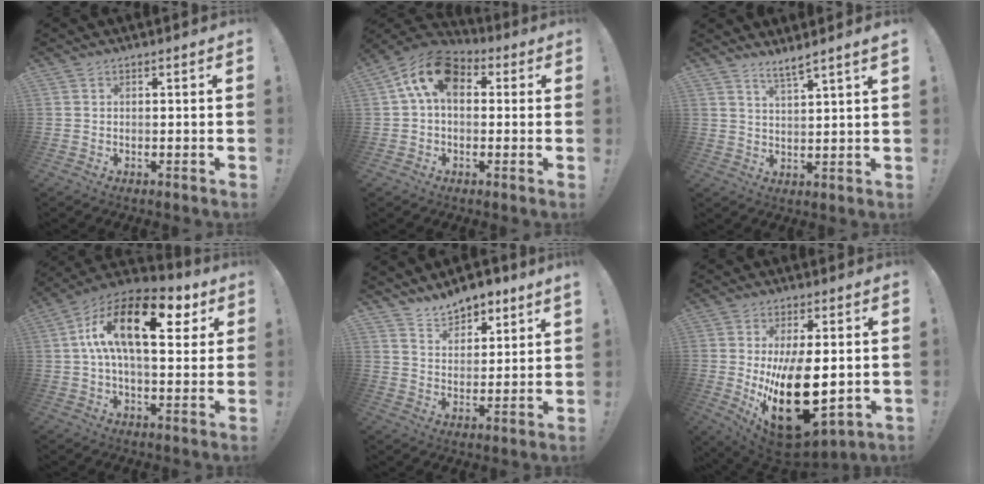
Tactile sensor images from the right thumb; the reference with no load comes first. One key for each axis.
{"total": 12.8, "fx": 3.4, "fy": 7.9, "fz": 9.4, "tx": -0.177, "ty": 0.006, "tz": 0.065}
{"total": 5.0, "fx": 4.1, "fy": -0.5, "fz": 2.7, "tx": -0.050, "ty": -0.025, "tz": 0.070}
{"total": 20.8, "fx": 6.3, "fy": 9.8, "fz": 17.2, "tx": -0.293, "ty": -0.017, "tz": 0.096}
{"total": 8.5, "fx": 7.8, "fy": 2.7, "fz": 1.8, "tx": -0.041, "ty": -0.055, "tz": 0.148}
{"total": 22.5, "fx": 0.0, "fy": 11.4, "fz": 19.4, "tx": -0.309, "ty": -0.036, "tz": 0.024}